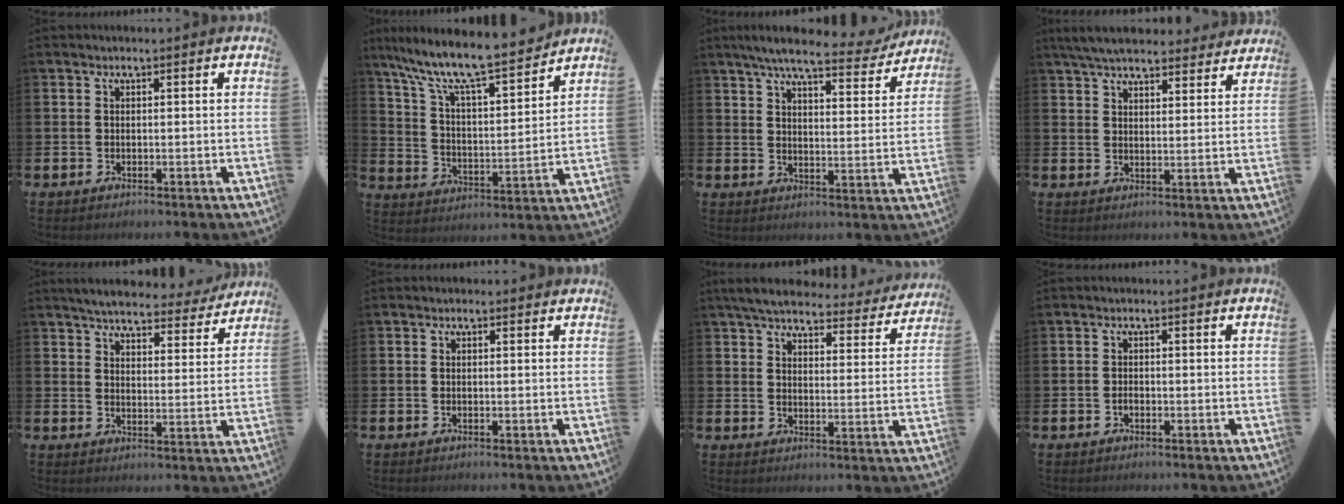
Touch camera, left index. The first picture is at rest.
{"total": 10.3, "force": [9.3, 1.1, 4.4], "torque": [-0.116, -0.067, 0.155]}
{"total": 7.4, "force": [6.4, 1.3, 3.3], "torque": [-0.062, -0.036, 0.106]}
{"total": 6.2, "force": [5.9, 1.4, 1.6], "torque": [-0.048, -0.026, 0.106]}
{"total": 5.6, "force": [5.3, 0.9, 1.3], "torque": [-0.032, -0.035, 0.089]}
{"total": 0.0}
{"total": 5.6, "force": [5.2, 1.2, 1.7], "torque": [-0.053, -0.031, 0.089]}
{"total": 0.8, "force": [-0.5, 0.5, 0.5], "torque": [-0.013, 0.000, -0.010]}